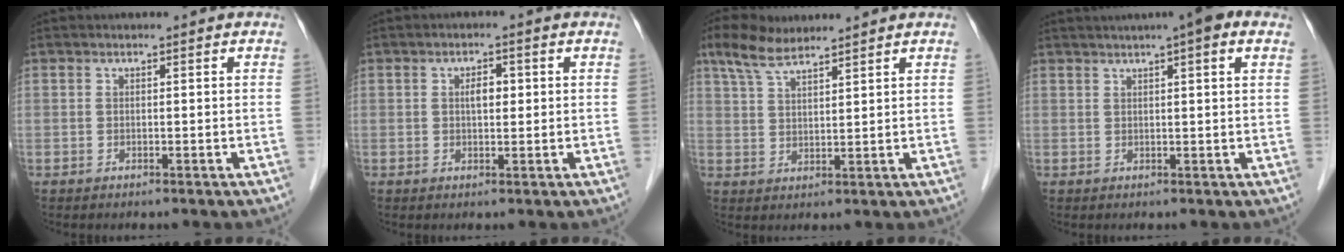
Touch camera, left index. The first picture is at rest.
{"total": 2.3, "force": [0.4, 1.0, 2.0], "torque": [-0.033, 0.004, 0.006]}
{"total": 6.1, "force": [4.9, 1.4, 3.3], "torque": [-0.078, 0.021, 0.099]}
{"total": 6.9, "force": [4.5, 0.6, 5.2], "torque": [-0.070, 0.029, 0.059]}